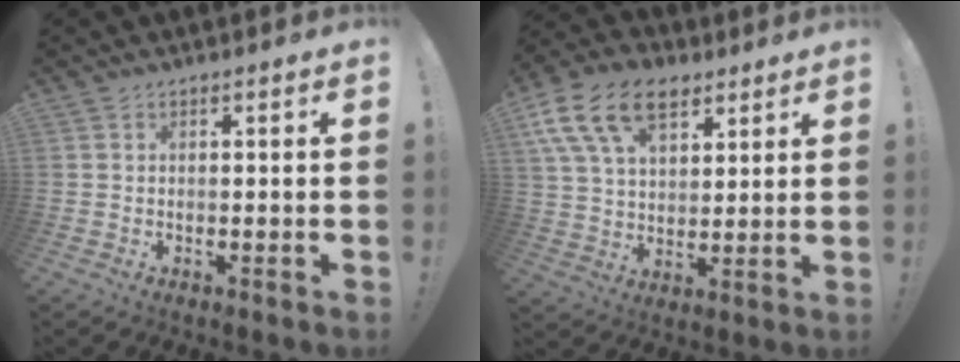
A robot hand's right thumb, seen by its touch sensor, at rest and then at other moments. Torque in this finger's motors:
{"motor_torque": [0.90, 2.33, 0.41, 0.04, 0.27]}